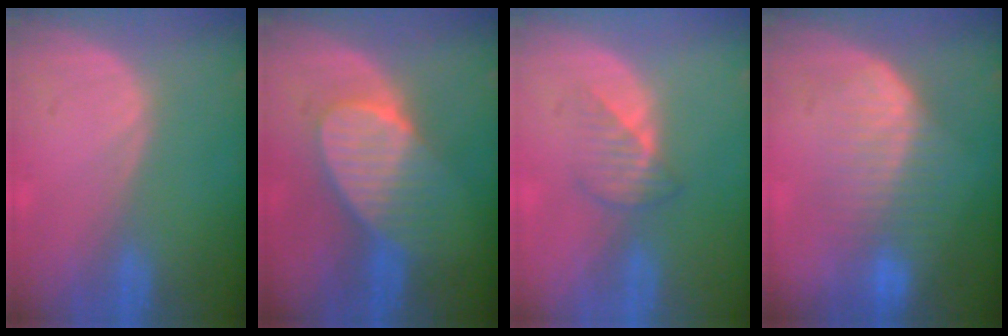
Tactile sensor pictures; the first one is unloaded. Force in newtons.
{"total": 7.3, "press": 7.3, "slide": 0.7}
{"total": 3.2, "press": 3.0, "slide": 1.0}
{"total": 7.1, "press": 6.9, "slide": 1.6}